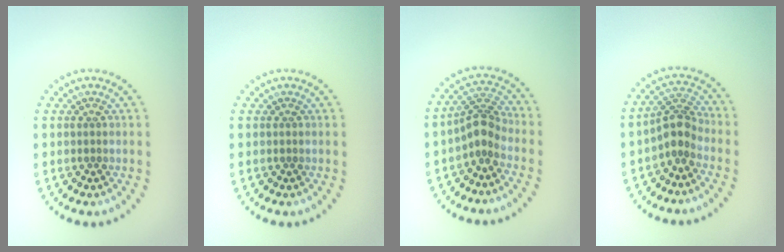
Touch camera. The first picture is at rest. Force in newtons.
{"total": 0.0}
{"total": 2.9, "press": 2.1, "slide": 1.9}
{"total": 2.9, "press": 2.2, "slide": 1.9}